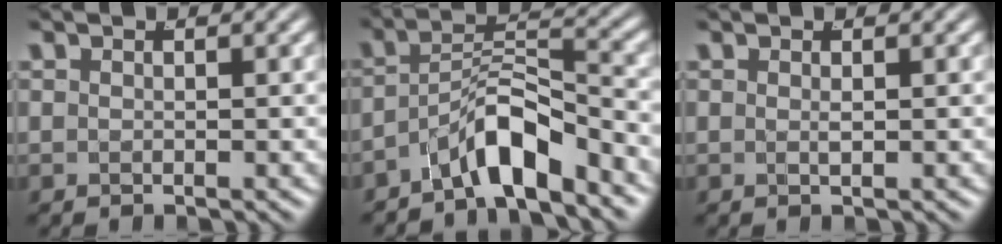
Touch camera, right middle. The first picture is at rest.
{"total": 5.6, "force": [-3.8, 1.8, 3.7], "torque": [-0.050, -0.001, -0.061]}
{"total": 0.7, "force": [0.0, -0.5, 0.5], "torque": [-0.010, -0.006, 0.006]}